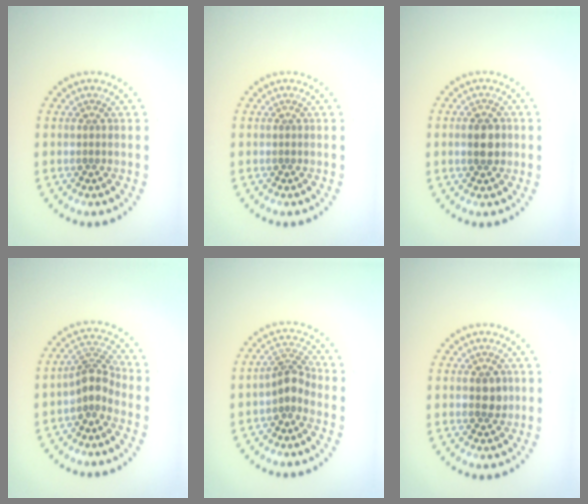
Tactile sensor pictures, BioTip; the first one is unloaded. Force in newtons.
{"total": 0.0}
{"total": 3.0, "press": 3.0, "slide": 0.1}
{"total": 2.7, "press": 2.2, "slide": 1.7}
{"total": 2.3, "press": 1.7, "slide": 1.5}
{"total": 1.9, "press": 1.9, "slide": 0.2}